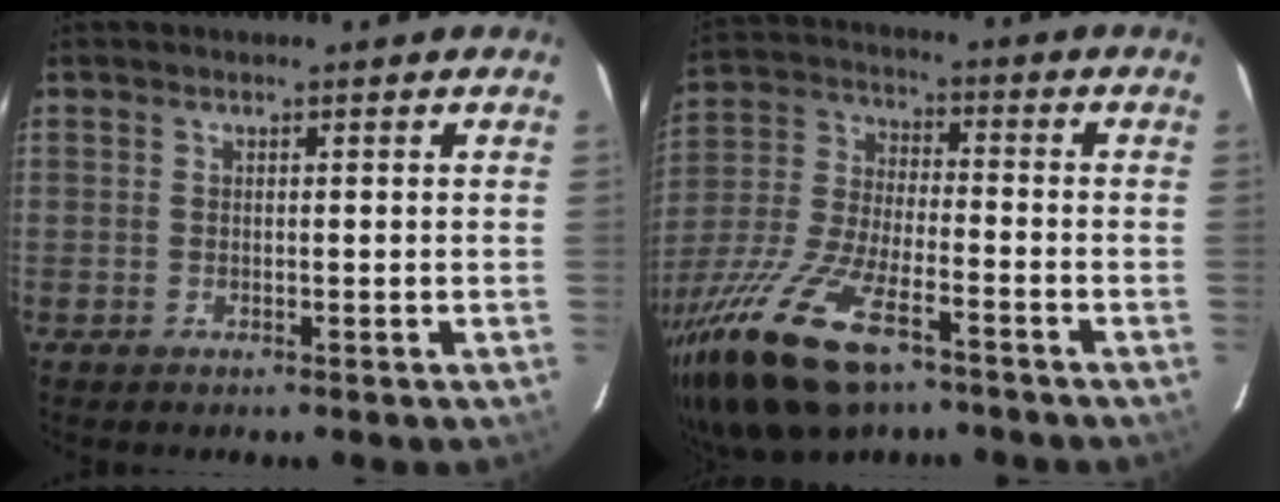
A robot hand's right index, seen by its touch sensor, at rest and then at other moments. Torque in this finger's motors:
{"motor_torque": [2.03, -0.11, 0.59, 0.21]}